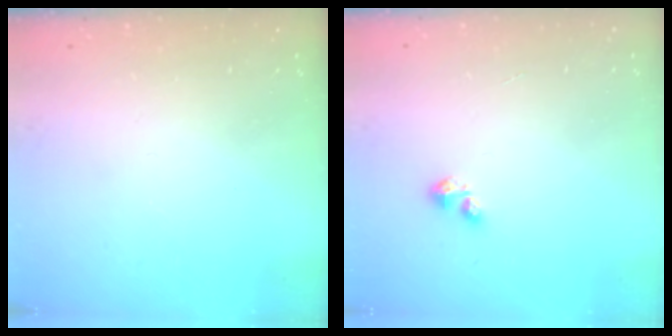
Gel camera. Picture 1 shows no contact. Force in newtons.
{"total": 1.6, "press": 1.6, "slide": 0.3}